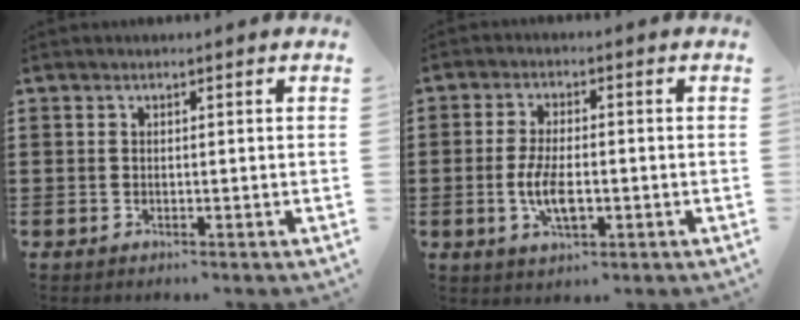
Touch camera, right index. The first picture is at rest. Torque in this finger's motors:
{"motor_torque": [1.86, 0.28, 0.89, 0.21]}